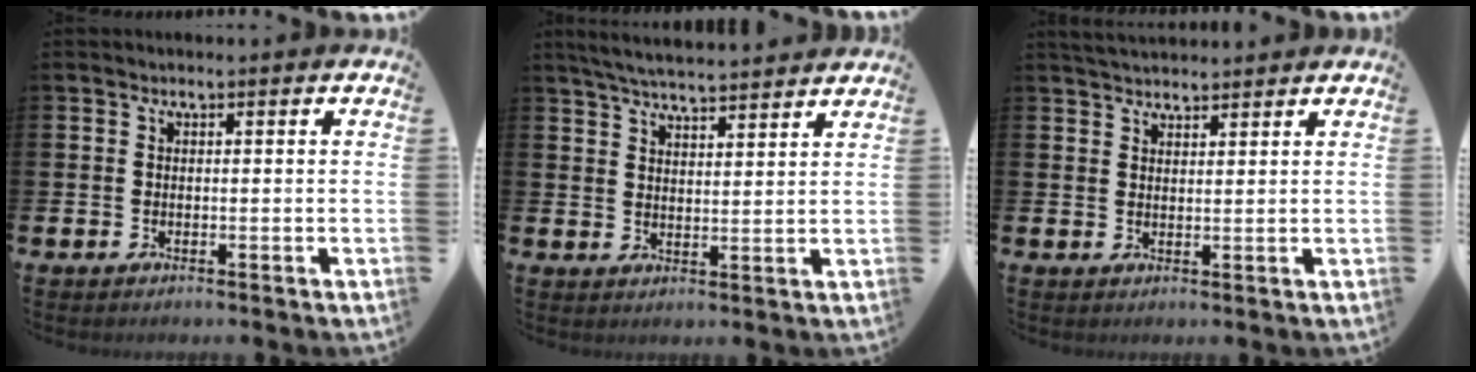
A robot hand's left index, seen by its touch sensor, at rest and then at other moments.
{"total": 5.4, "force": [5.3, 0.0, 1.0], "torque": [-0.037, -0.024, 0.096]}
{"total": 3.1, "force": [3.0, 0.5, 0.4], "torque": [-0.010, -0.011, 0.056]}